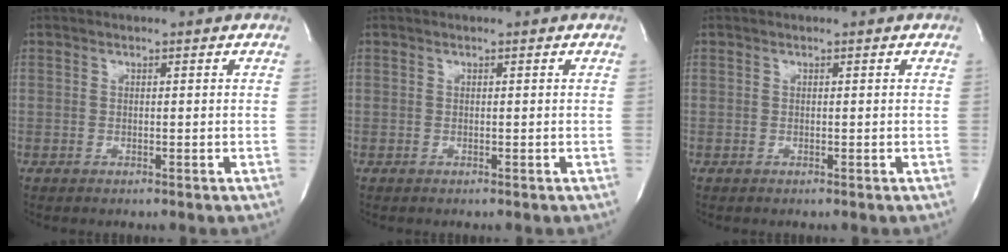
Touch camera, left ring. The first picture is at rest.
{"total": 0.0}
{"total": 0.0}